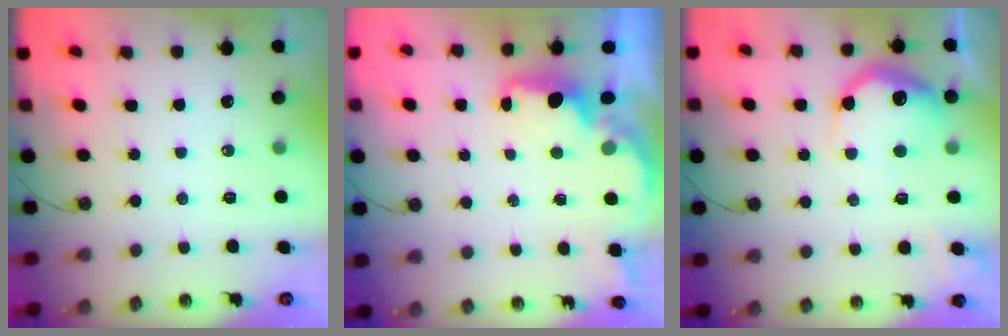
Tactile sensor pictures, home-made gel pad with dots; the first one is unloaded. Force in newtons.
{"total": 2.0, "press": 1.9, "slide": 0.8}
{"total": 15.9, "press": 15.9, "slide": 0.9}